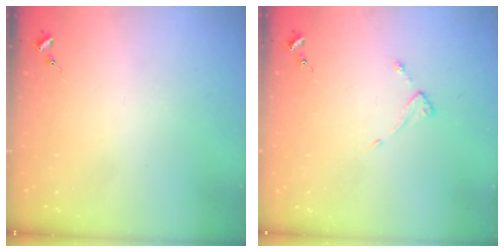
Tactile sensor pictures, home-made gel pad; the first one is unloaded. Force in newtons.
{"total": 2.6, "press": 2.6, "slide": 0.3}